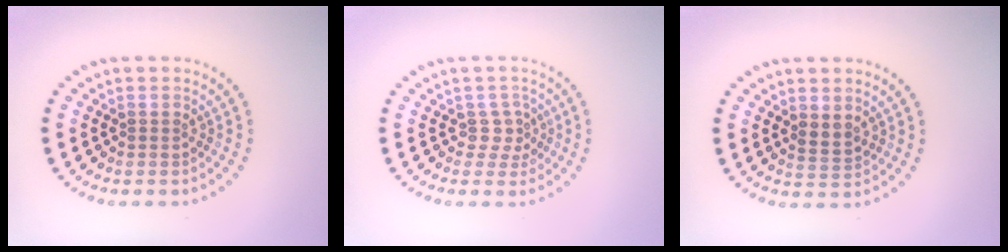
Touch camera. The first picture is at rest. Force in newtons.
{"total": 1.7, "press": 1.3, "slide": 1.2}
{"total": 1.5, "press": 1.3, "slide": 0.8}